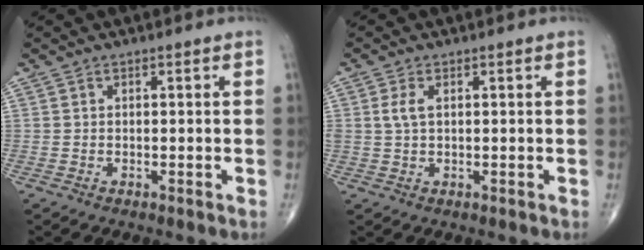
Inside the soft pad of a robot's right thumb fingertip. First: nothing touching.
{"total": 2.8, "force": [0.6, 1.4, 2.3], "torque": [-0.057, 0.006, 0.013]}